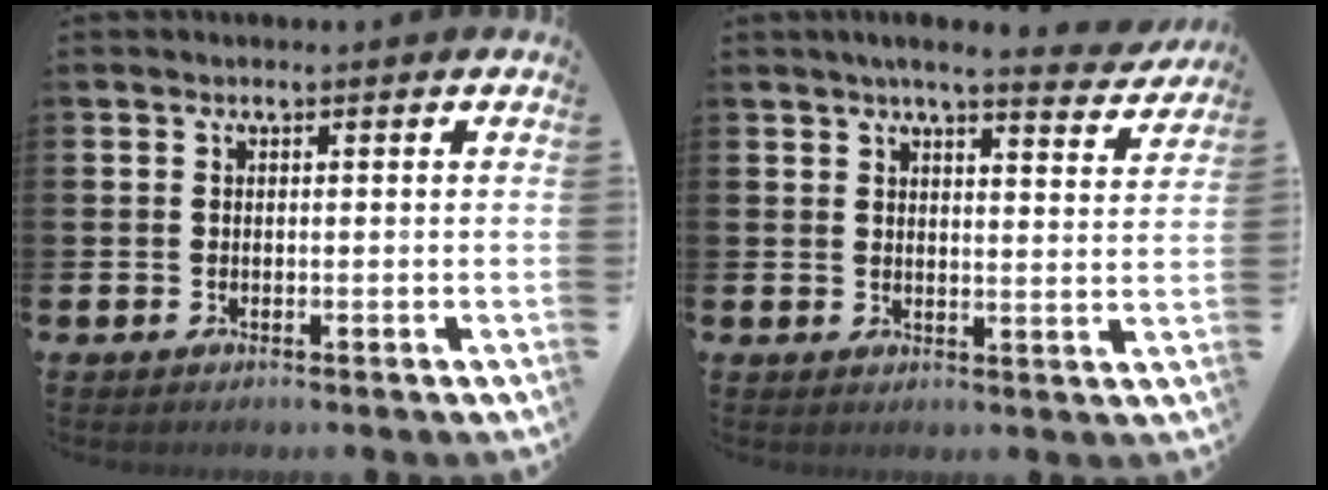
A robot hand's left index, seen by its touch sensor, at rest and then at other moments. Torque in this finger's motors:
{"motor_torque": [1.03, -1.11, 0.19, 0.09]}